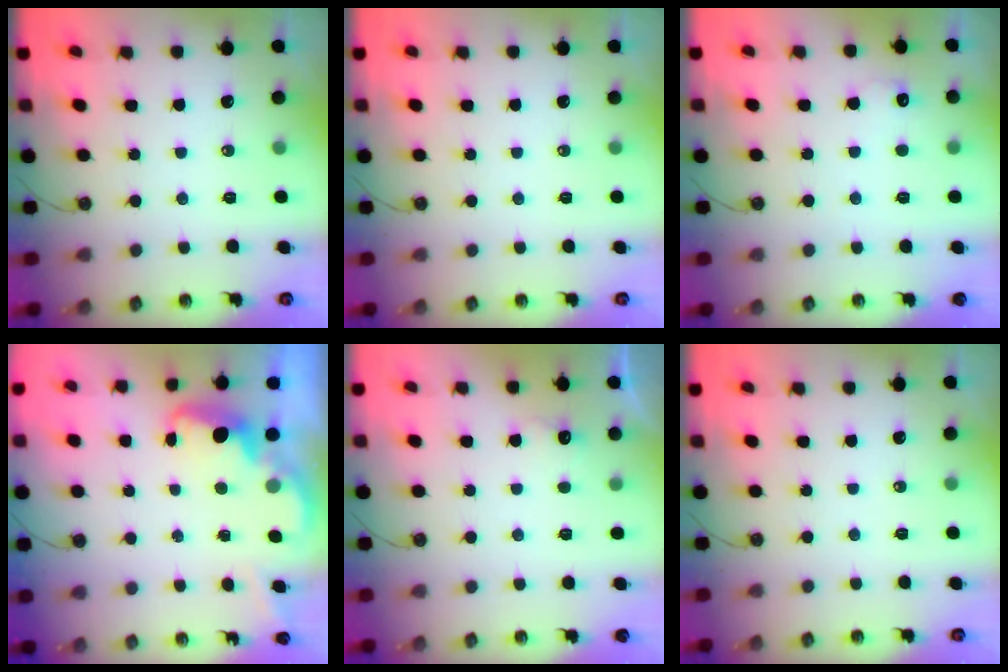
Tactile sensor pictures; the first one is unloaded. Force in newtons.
{"total": 0.0}
{"total": 5.6, "press": 5.5, "slide": 1.2}
{"total": 2.7, "press": 2.6, "slide": 0.7}
{"total": 7.3, "press": 7.2, "slide": 1.3}
{"total": 0.0}